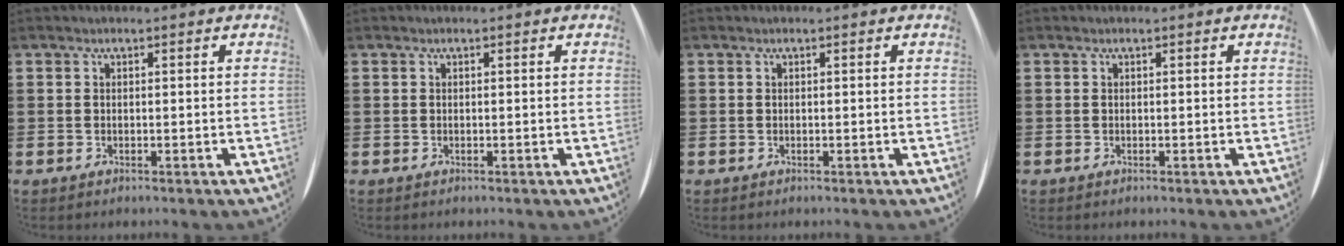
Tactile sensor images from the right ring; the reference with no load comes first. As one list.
[{"total": 0.0}, {"total": 0.0}, {"total": 0.0}]